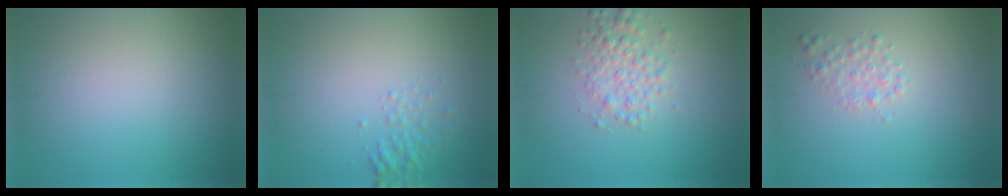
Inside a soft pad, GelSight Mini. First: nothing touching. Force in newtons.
{"total": 1.3, "press": 1.3, "slide": 0.1}
{"total": 2.9, "press": 2.9, "slide": 0.0}
{"total": 1.5, "press": 1.5, "slide": 0.1}